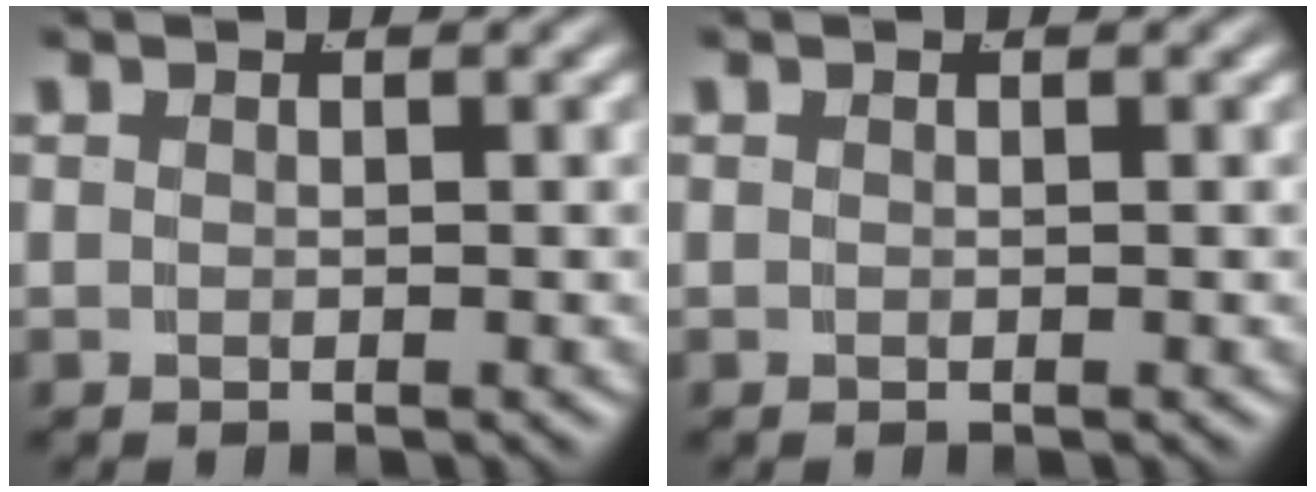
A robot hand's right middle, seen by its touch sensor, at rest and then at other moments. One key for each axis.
{"total": 0.0}